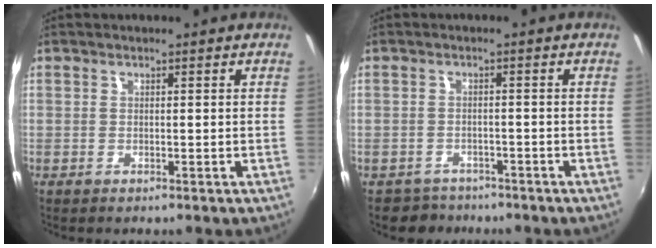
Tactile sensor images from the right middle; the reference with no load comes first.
{"total": 3.8, "force": [-3.0, 2.3, -0.4], "torque": [-0.006, 0.006, -0.051]}